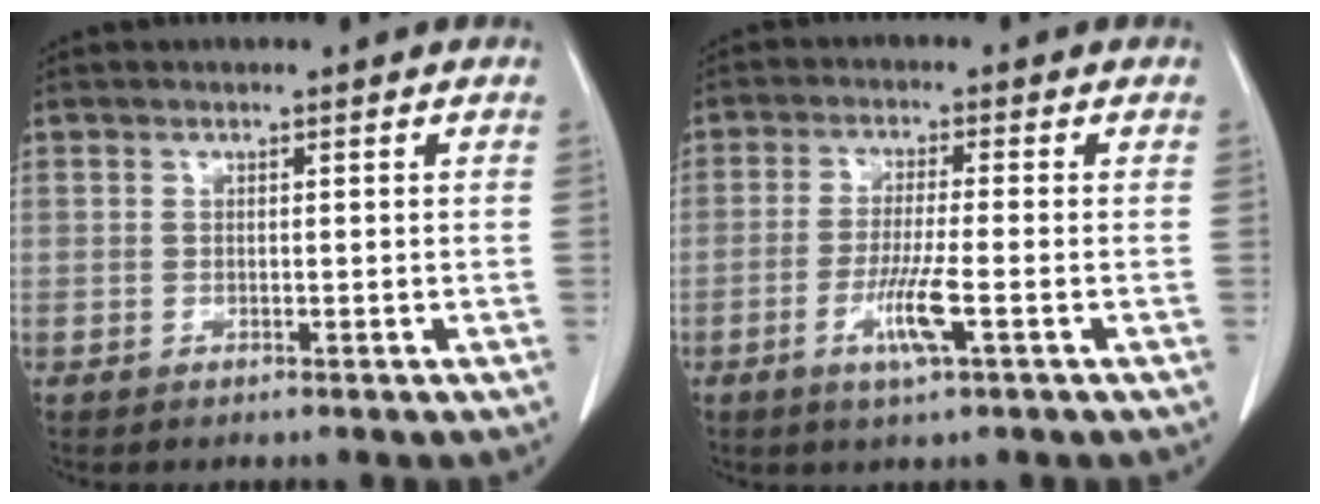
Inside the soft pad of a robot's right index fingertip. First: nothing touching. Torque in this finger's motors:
{"motor_torque": [0.27, -0.11, 0.17, 0.09]}